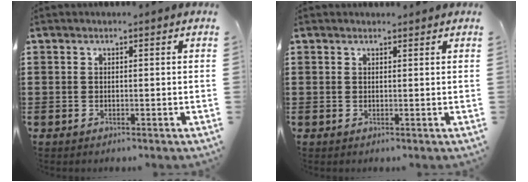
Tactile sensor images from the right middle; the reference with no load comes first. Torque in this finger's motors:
{"motor_torque": [-0.03, 0.01, 0.01, -0.01]}